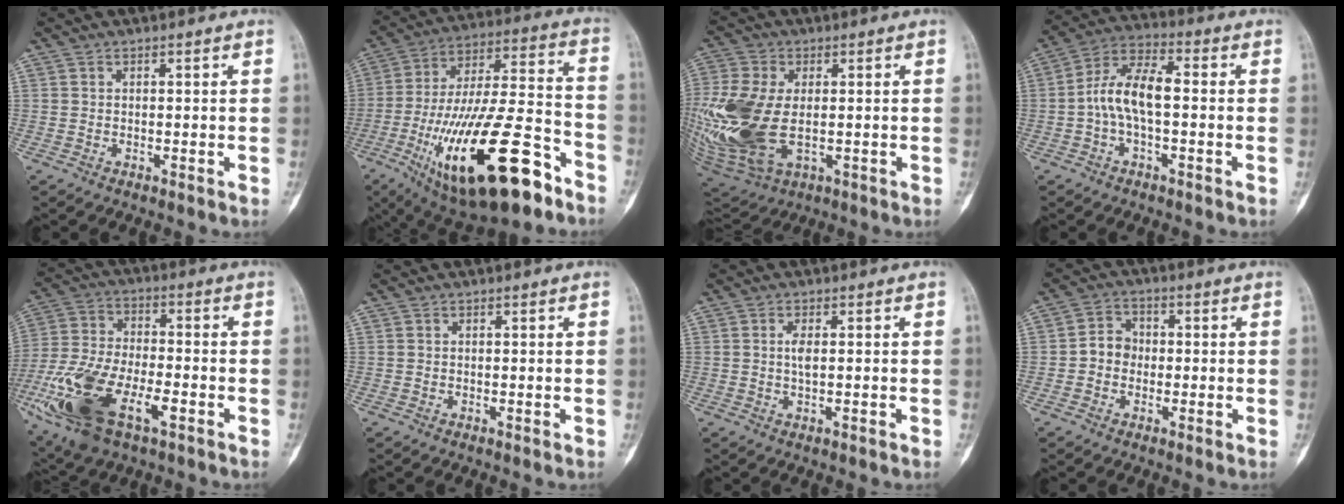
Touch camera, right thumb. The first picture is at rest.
{"total": 30.0, "force": [-13.9, 10.3, 24.5], "torque": [-0.453, 0.050, -0.218]}
{"total": 20.8, "force": [-1.2, 12.4, 16.7], "torque": [-0.406, -0.023, -0.003]}
{"total": 9.6, "force": [-0.9, 4.4, 8.5], "torque": [-0.168, 0.036, -0.024]}
{"total": 19.8, "force": [-8.0, 9.1, 15.7], "torque": [-0.334, 0.004, -0.141]}
{"total": 0.0}
{"total": 2.2, "force": [0.1, 0.6, 2.1], "torque": [-0.046, -0.002, 0.002]}
{"total": 4.5, "force": [-0.7, 3.9, 2.2], "torque": [-0.021, 0.017, -0.022]}